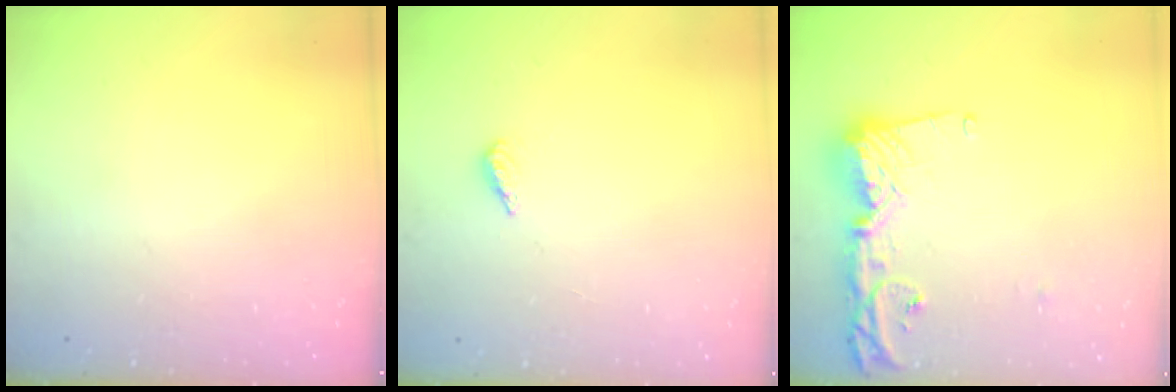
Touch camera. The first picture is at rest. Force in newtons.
{"total": 2.3, "press": 2.2, "slide": 0.8}
{"total": 14.0, "press": 13.9, "slide": 1.3}